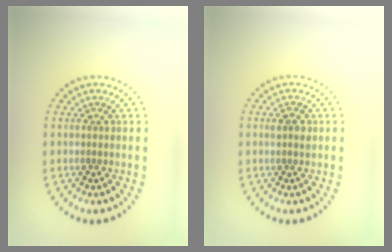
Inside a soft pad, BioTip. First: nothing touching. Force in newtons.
{"total": 1.2, "press": 1.2, "slide": 0.4}